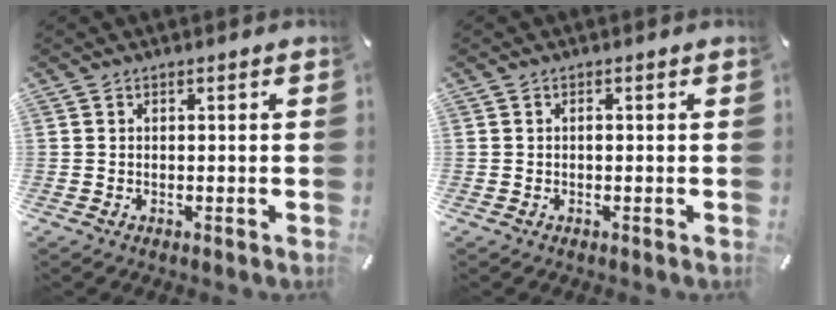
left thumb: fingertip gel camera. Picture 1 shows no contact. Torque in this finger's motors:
{"motor_torque": [-0.25, -0.25, 0.11, -0.03, 0.04]}